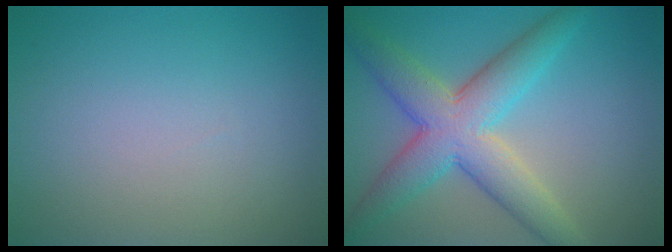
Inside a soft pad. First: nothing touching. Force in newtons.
{"total": 7.4, "press": 7.3, "slide": 0.5}